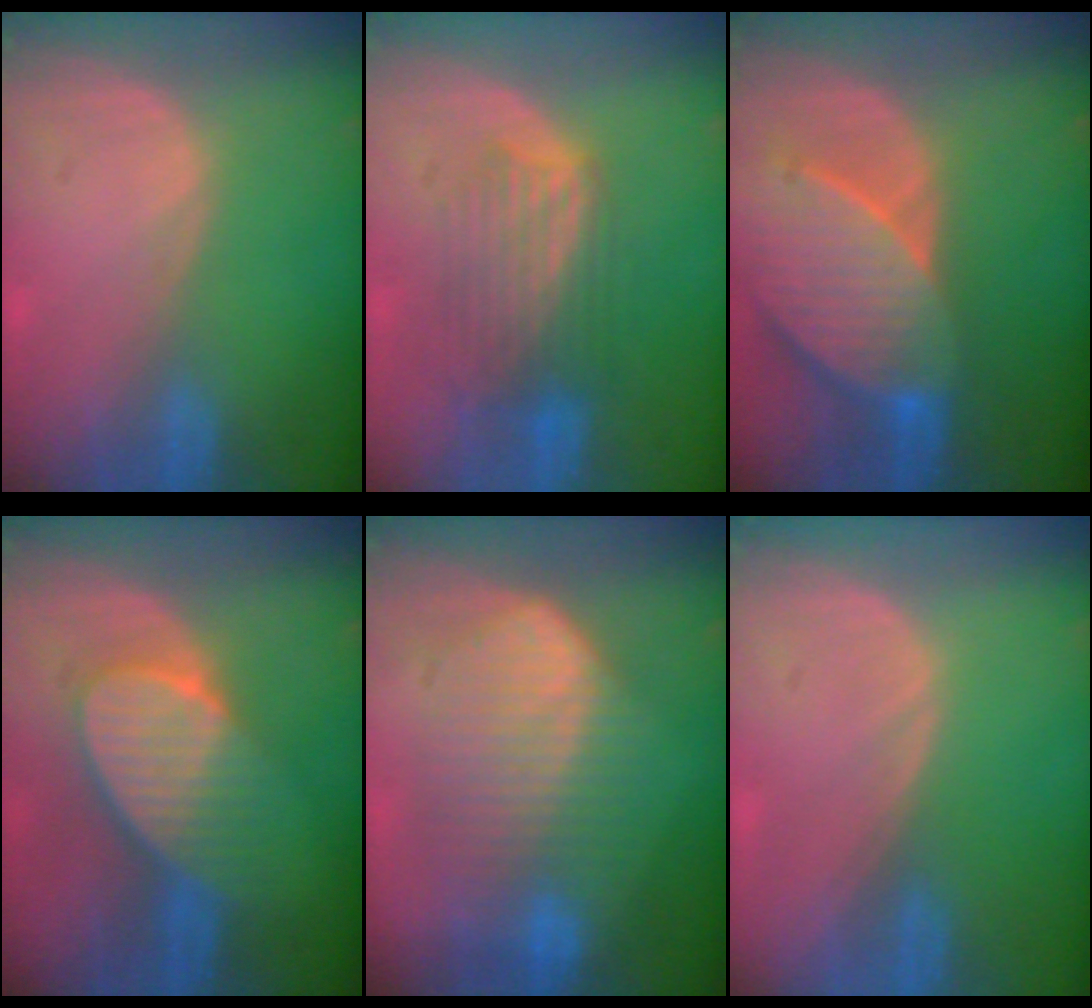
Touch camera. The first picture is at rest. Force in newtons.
{"total": 6.3, "press": 6.3, "slide": 0.5}
{"total": 9.9, "press": 8.9, "slide": 4.3}
{"total": 7.6, "press": 7.4, "slide": 1.8}
{"total": 10.3, "press": 10.2, "slide": 0.7}
{"total": 0.0}